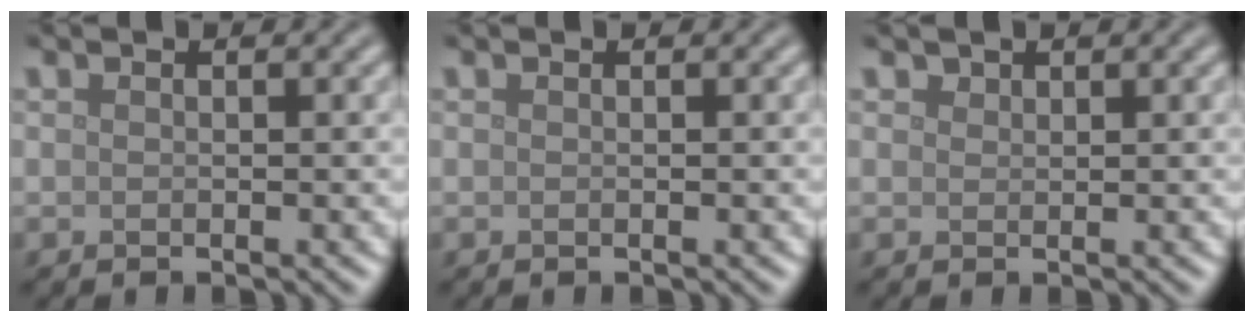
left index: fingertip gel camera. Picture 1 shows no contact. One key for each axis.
{"total": 0.0}
{"total": 0.7, "fx": 0.6, "fy": 0.4, "fz": 0.0, "tx": 0.000, "ty": 0.000, "tz": 0.012}